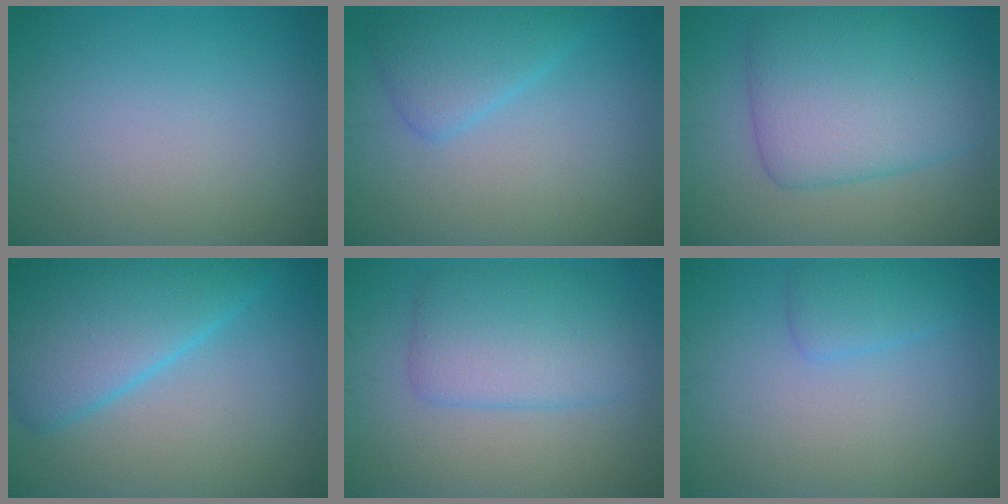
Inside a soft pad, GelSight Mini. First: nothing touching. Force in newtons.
{"total": 3.3, "press": 3.3, "slide": 0.2}
{"total": 7.6, "press": 7.5, "slide": 0.2}
{"total": 8.2, "press": 8.2, "slide": 0.3}
{"total": 4.9, "press": 4.9, "slide": 0.1}
{"total": 1.9, "press": 1.9, "slide": 0.2}